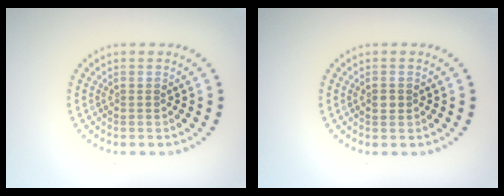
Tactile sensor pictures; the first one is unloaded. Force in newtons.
{"total": 1.2, "press": 1.2, "slide": 0.2}